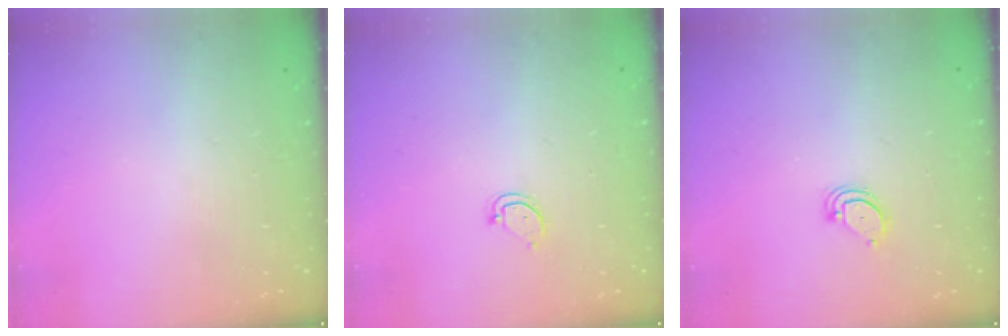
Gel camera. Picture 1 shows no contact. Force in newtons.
{"total": 3.6, "press": 3.6, "slide": 0.2}
{"total": 3.0, "press": 3.0, "slide": 0.2}